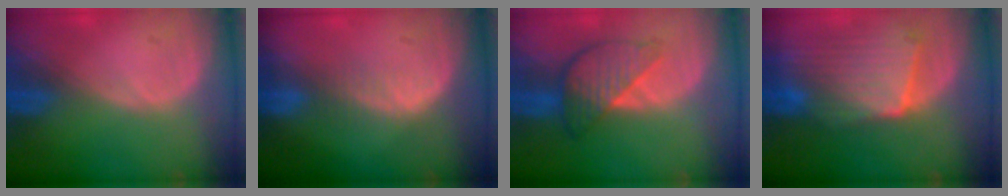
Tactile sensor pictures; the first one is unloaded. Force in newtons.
{"total": 2.7, "press": 2.3, "slide": 1.5}
{"total": 6.3, "press": 6.3, "slide": 0.3}
{"total": 10.2, "press": 9.0, "slide": 4.7}